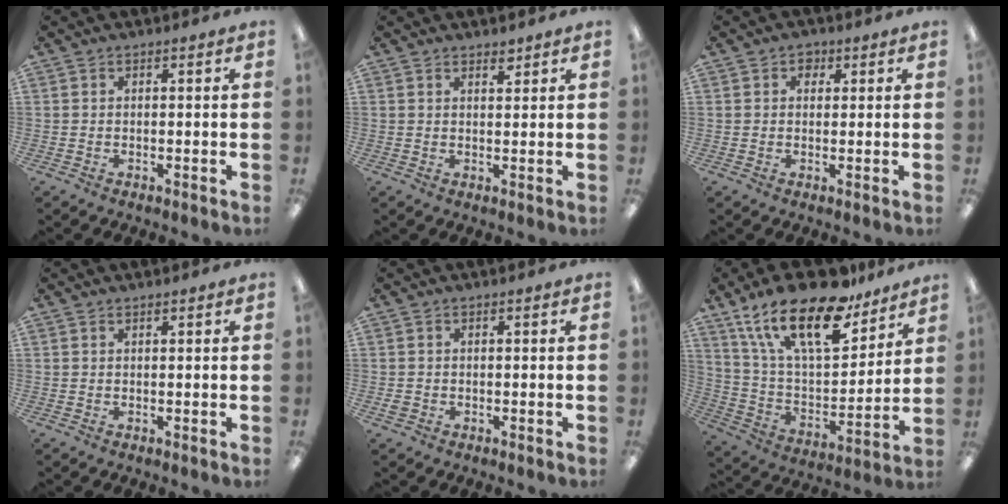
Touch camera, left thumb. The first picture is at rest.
{"total": 1.8, "force": [1.6, 0.6, 0.6], "torque": [-0.004, -0.004, 0.027]}
{"total": 2.5, "force": [1.3, 1.9, 1.1], "torque": [-0.001, -0.003, 0.016]}
{"total": 0.5, "force": [0.5, 0.2, 0.2], "torque": [-0.004, 0.001, 0.008]}
{"total": 1.2, "force": [-0.2, 1.1, 0.5], "torque": [-0.008, 0.004, -0.005]}
{"total": 23.5, "force": [16.1, 9.5, 14.2], "torque": [-0.256, -0.096, 0.279]}